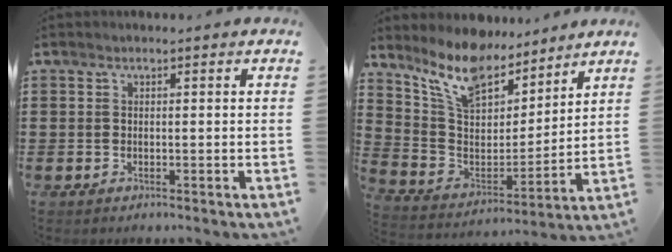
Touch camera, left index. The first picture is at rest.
{"total": 10.9, "force": [9.5, 3.7, 3.9], "torque": [-0.124, -0.053, 0.174]}